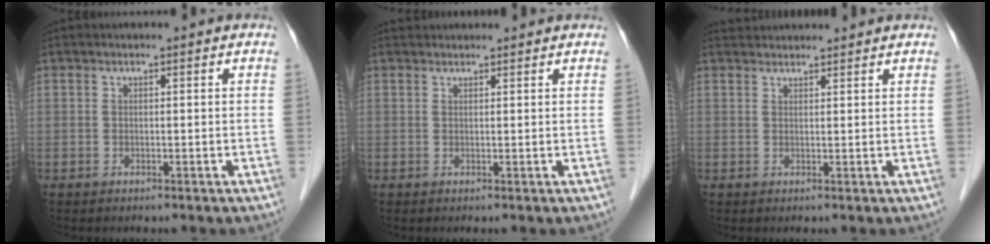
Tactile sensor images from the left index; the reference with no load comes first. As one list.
[{"total": 3.3, "force": [3.2, 0.6, 0.4], "torque": [-0.005, 0.033, 0.045]}, {"total": 4.1, "force": [4.0, 0.7, 0.4], "torque": [-0.010, 0.037, 0.061]}]